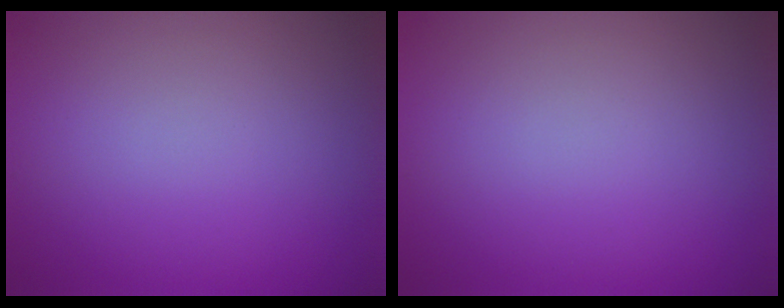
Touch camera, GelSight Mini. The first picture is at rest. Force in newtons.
{"total": 0.0}